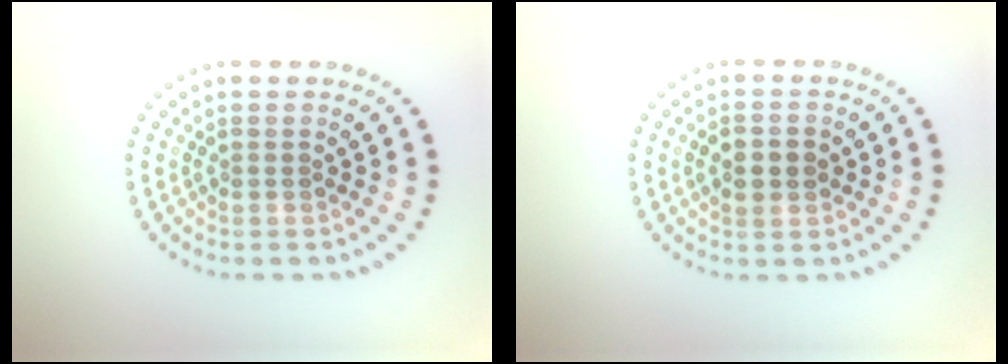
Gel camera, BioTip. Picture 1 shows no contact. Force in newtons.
{"total": 3.1, "press": 3.1, "slide": 0.0}